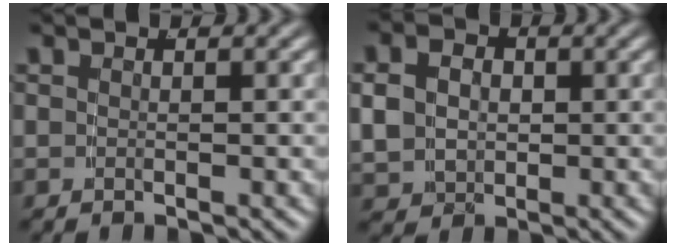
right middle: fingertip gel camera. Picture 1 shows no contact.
{"total": 4.8, "force": [0.2, 4.0, 2.6], "torque": [-0.060, -0.018, 0.011]}